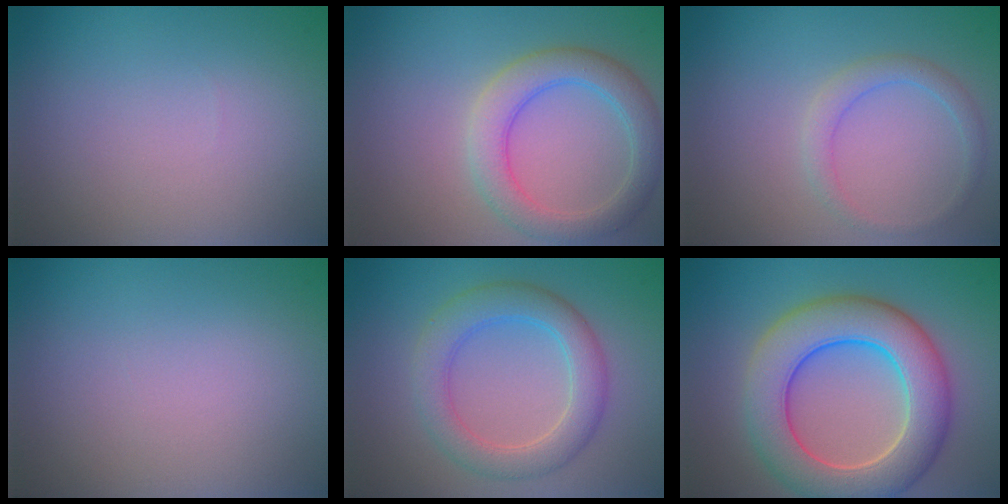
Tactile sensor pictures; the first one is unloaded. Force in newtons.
{"total": 4.6, "press": 4.6, "slide": 0.6}
{"total": 1.9, "press": 1.9, "slide": 0.1}
{"total": 0.0}
{"total": 4.6, "press": 4.6, "slide": 0.4}
{"total": 9.1, "press": 9.0, "slide": 0.7}